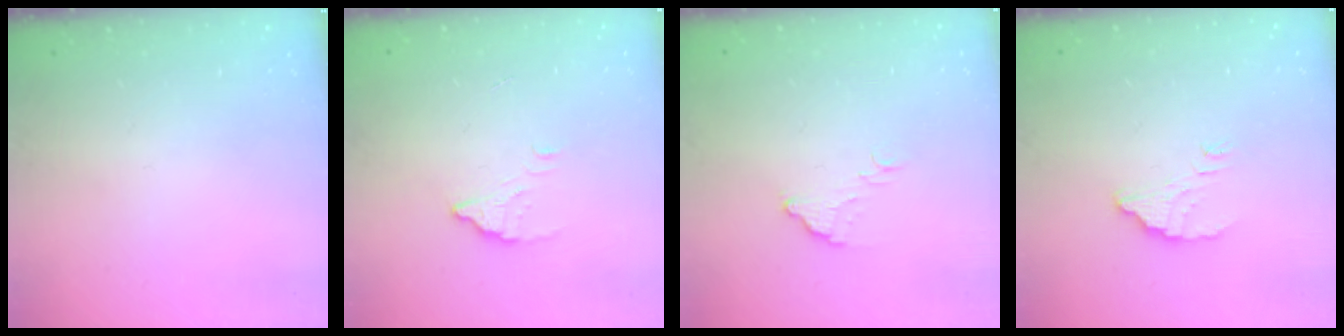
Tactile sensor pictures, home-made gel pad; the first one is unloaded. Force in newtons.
{"total": 3.5, "press": 3.5, "slide": 0.5}
{"total": 5.7, "press": 5.7, "slide": 0.3}
{"total": 3.7, "press": 3.7, "slide": 0.2}